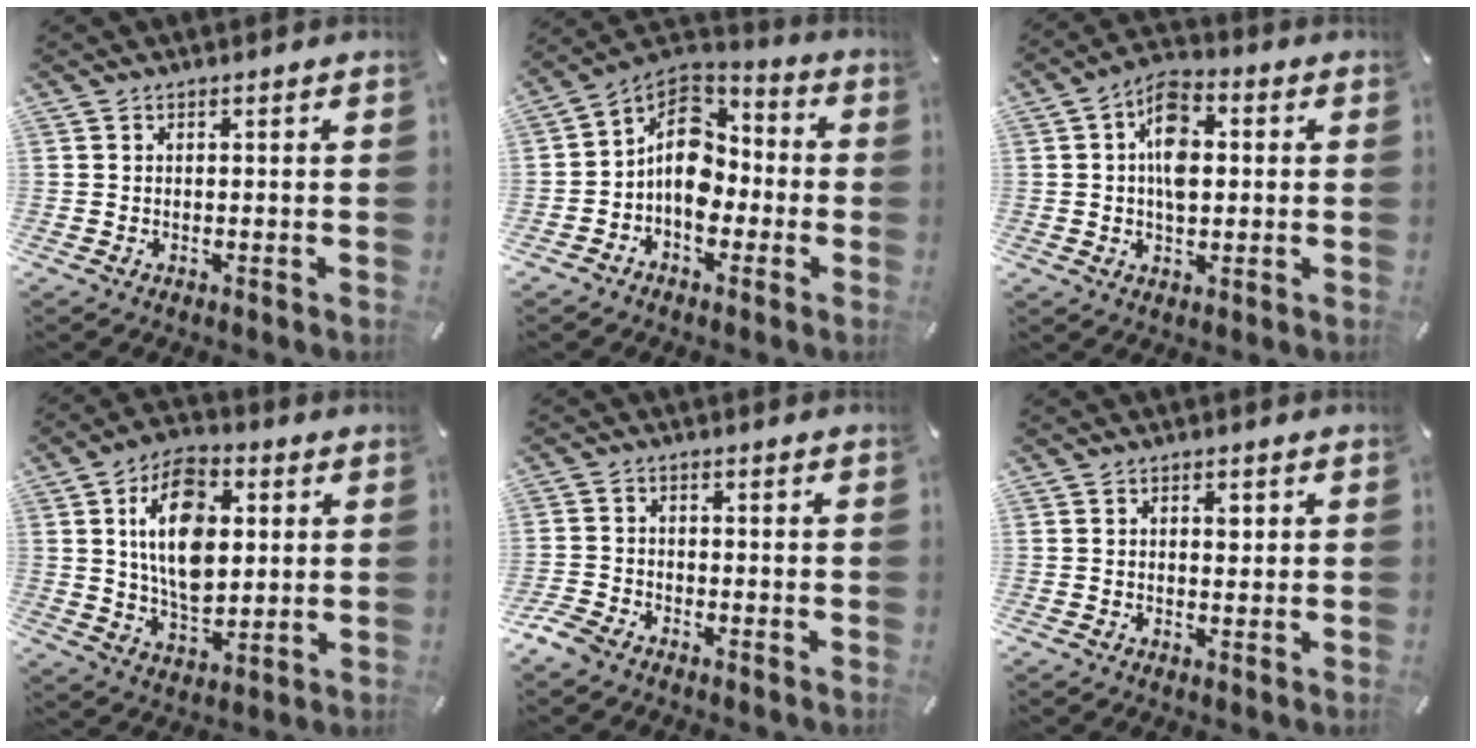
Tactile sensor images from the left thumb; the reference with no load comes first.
{"total": 12.0, "force": [-2.0, 9.3, 7.3], "torque": [-0.131, 0.006, -0.040]}
{"total": 9.4, "force": [0.8, 6.0, 7.2], "torque": [-0.109, 0.005, 0.012]}
{"total": 16.1, "force": [3.0, 10.4, 11.9], "torque": [-0.223, 0.008, 0.051]}
{"total": 4.2, "force": [-3.3, 2.1, 1.4], "torque": [-0.046, 0.010, -0.069]}
{"total": 2.2, "force": [0.4, 1.4, 1.7], "torque": [-0.013, -0.004, 0.000]}